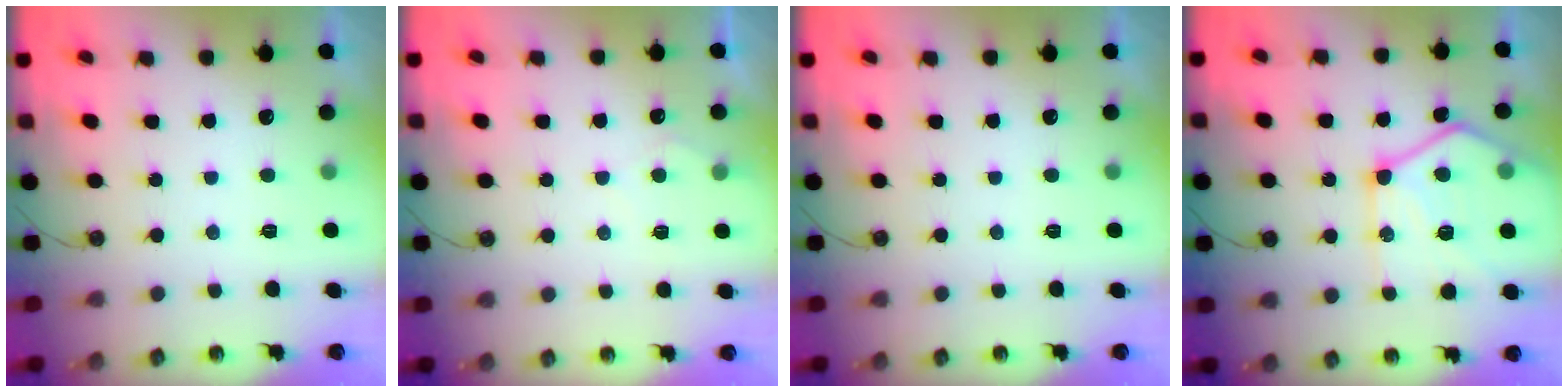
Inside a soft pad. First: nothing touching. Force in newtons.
{"total": 3.4, "press": 3.4, "slide": 0.4}
{"total": 0.0}
{"total": 19.8, "press": 19.8, "slide": 2.0}